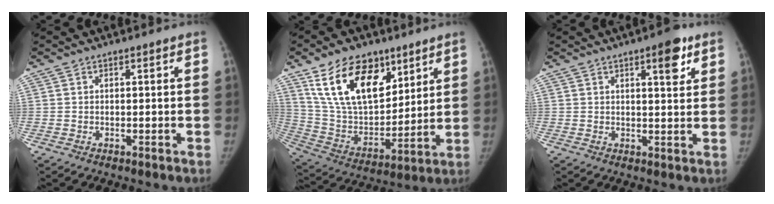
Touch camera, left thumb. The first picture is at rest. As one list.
[{"total": 20.8, "force": [11.6, 11.9, 12.5], "torque": [-0.179, -0.049, 0.221]}, {"total": 5.6, "force": [3.1, 1.9, 4.3], "torque": [-0.046, -0.014, 0.038]}]